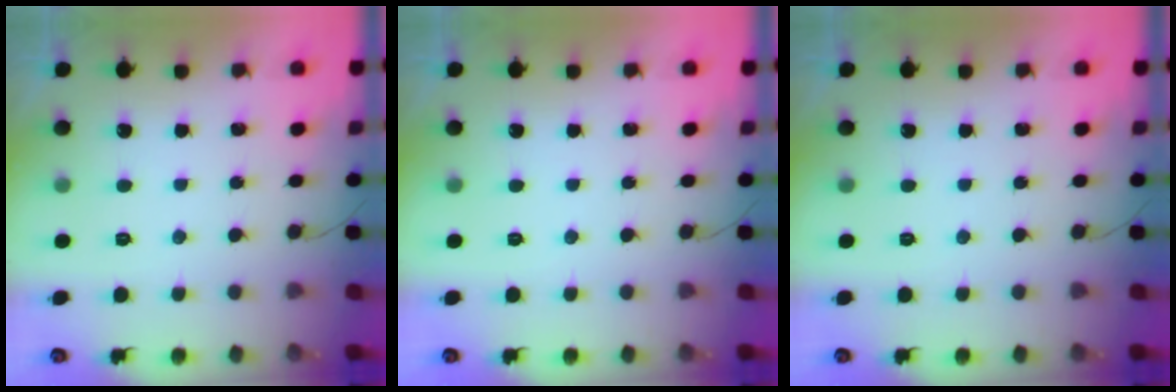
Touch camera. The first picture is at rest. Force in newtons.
{"total": 0.0}
{"total": 0.0}